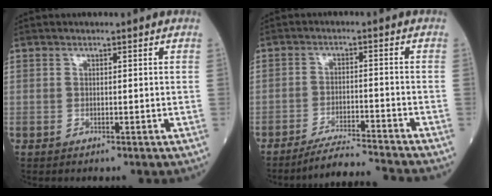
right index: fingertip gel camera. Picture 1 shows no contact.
{"total": 8.6, "force": [-8.1, -1.9, 2.1], "torque": [-0.027, -0.011, -0.139]}